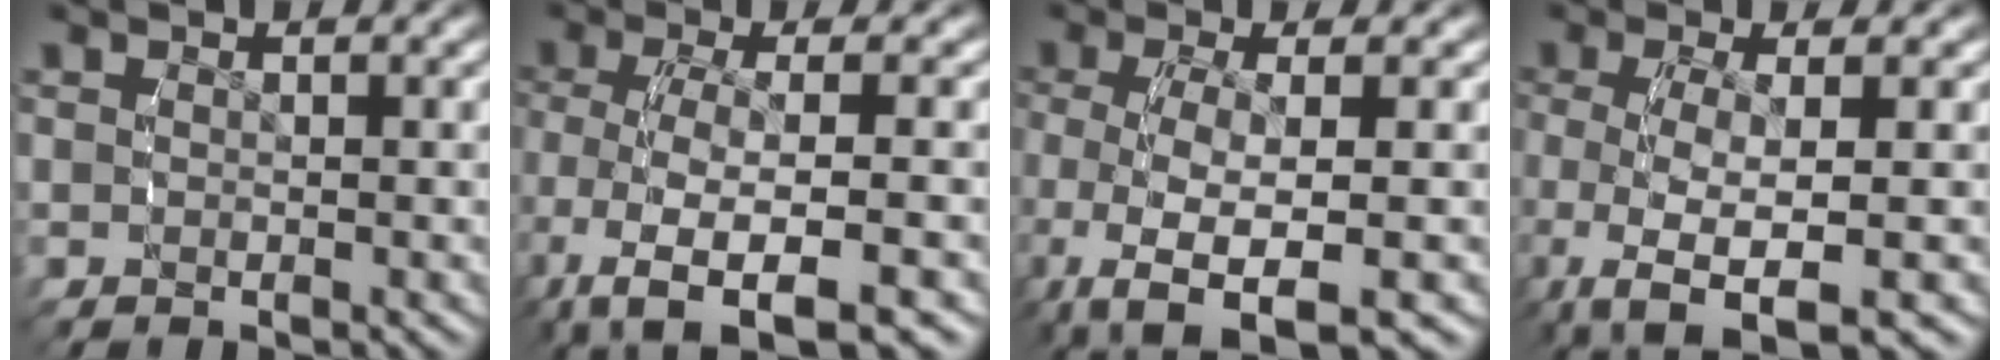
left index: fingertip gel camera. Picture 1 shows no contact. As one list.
[{"total": 10.0, "force": [-7.2, 4.4, 5.4], "torque": [-0.144, -0.063, -0.082]}, {"total": 9.3, "force": [-6.0, 4.4, 5.6], "torque": [-0.155, -0.064, -0.062]}, {"total": 8.8, "force": [-5.4, 3.9, 5.8], "torque": [-0.154, -0.060, -0.053]}]